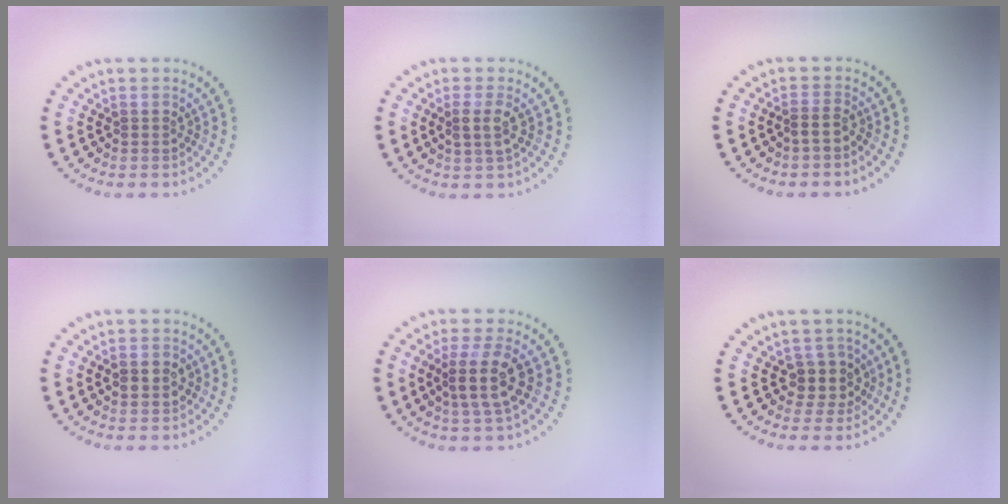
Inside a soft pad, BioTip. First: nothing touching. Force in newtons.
{"total": 1.7, "press": 1.6, "slide": 0.5}
{"total": 1.2, "press": 0.8, "slide": 0.8}
{"total": 2.0, "press": 2.0, "slide": 0.1}
{"total": 4.5, "press": 4.1, "slide": 1.8}
{"total": 2.7, "press": 2.3, "slide": 1.5}